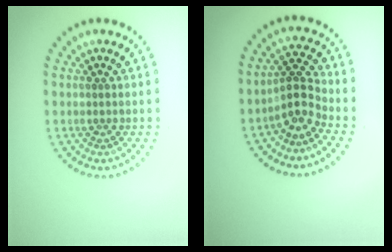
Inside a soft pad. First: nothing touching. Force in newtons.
{"total": 2.9, "press": 2.1, "slide": 2.0}